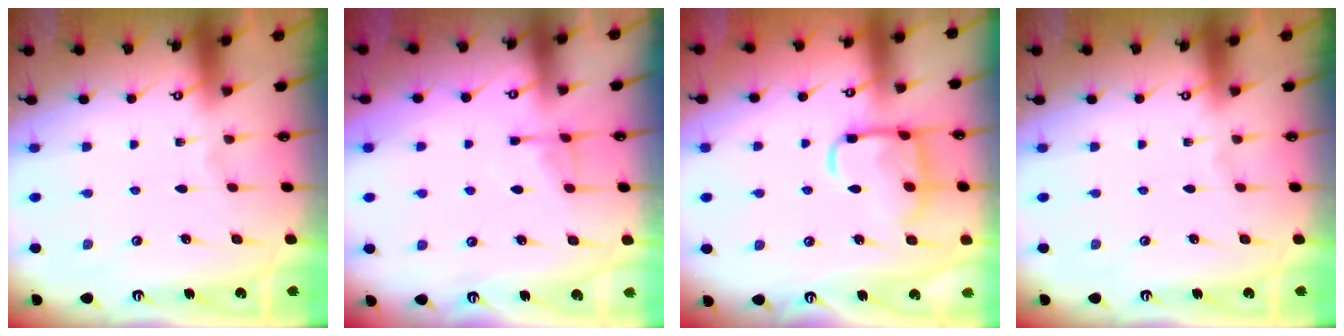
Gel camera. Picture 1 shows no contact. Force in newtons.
{"total": 5.2, "press": 5.1, "slide": 0.6}
{"total": 13.0, "press": 13.0, "slide": 0.9}
{"total": 0.0}